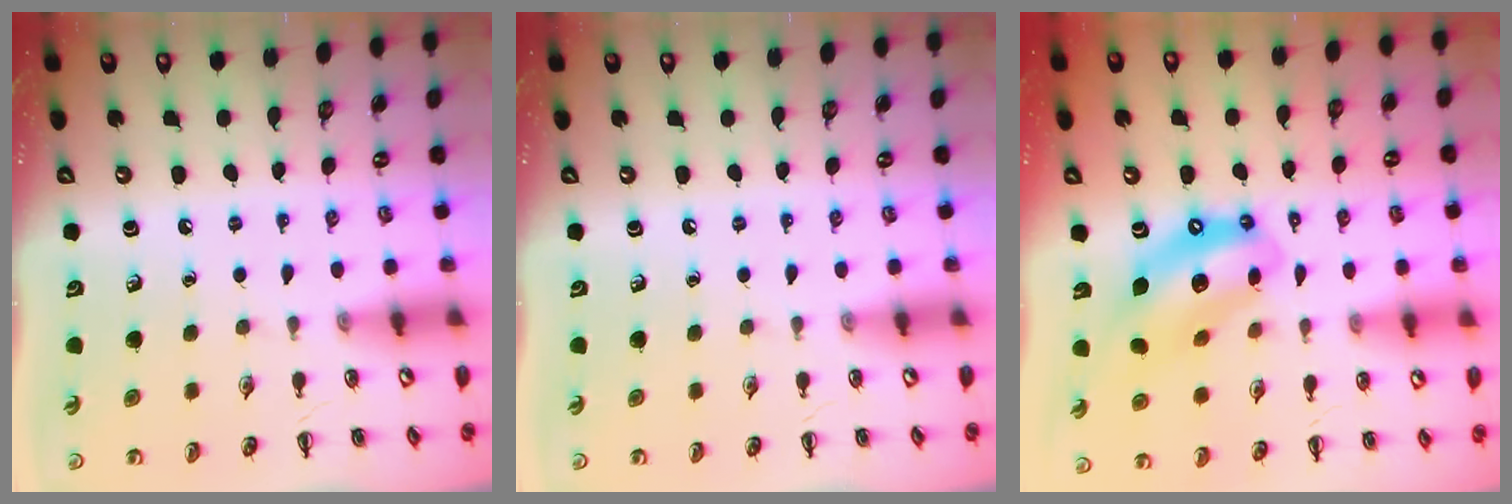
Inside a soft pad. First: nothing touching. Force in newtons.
{"total": 0.0}
{"total": 12.1, "press": 11.7, "slide": 3.3}